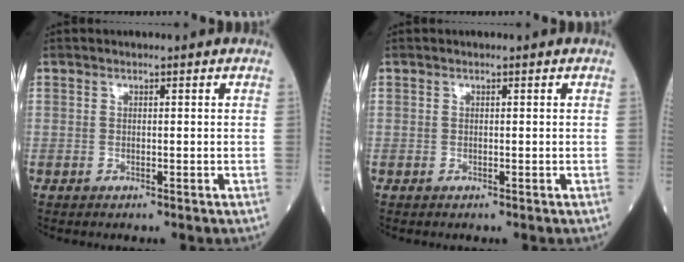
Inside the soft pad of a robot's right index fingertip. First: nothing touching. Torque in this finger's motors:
{"motor_torque": [-0.07, -0.02, -0.02, 0.00]}